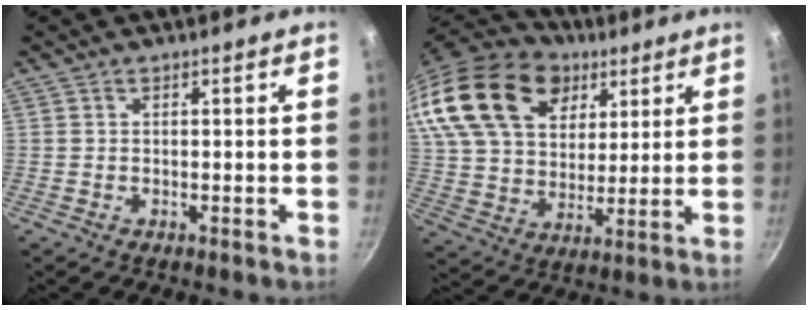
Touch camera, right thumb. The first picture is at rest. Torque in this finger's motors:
{"motor_torque": [0.71, 4.30, 0.93, -0.26, 0.28]}